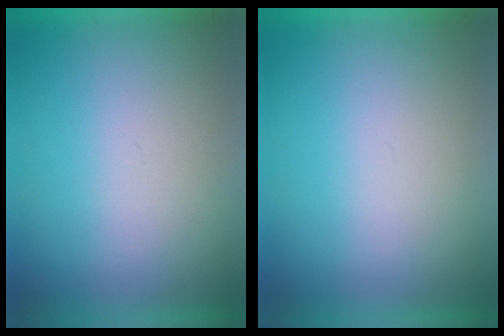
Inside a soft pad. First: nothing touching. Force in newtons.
{"total": 0.0}